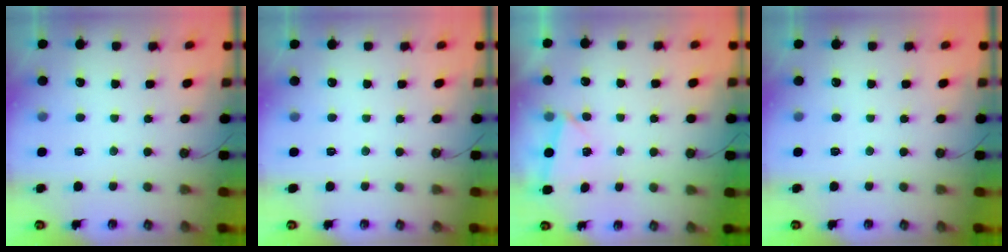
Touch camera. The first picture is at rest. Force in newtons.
{"total": 0.0}
{"total": 2.5, "press": 0.6, "slide": 2.4}
{"total": 0.0}